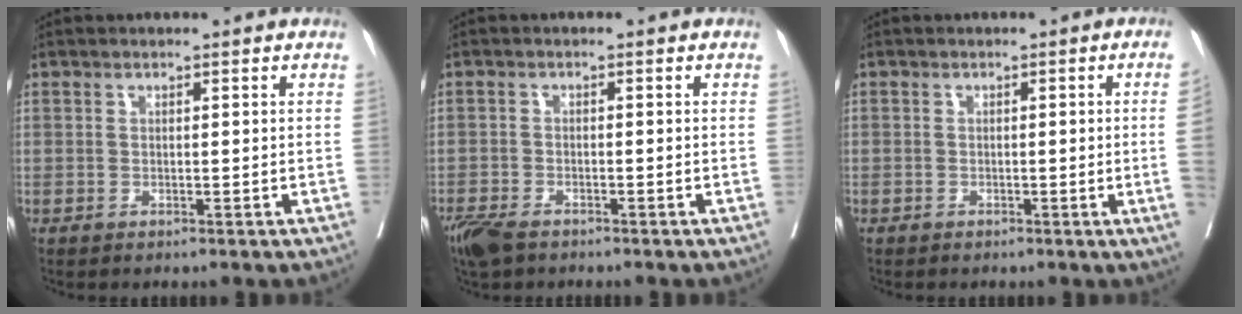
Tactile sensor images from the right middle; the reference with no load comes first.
{"total": 4.8, "force": [-3.8, 1.8, 2.4], "torque": [-0.047, -0.009, -0.068]}
{"total": 2.7, "force": [-0.5, -0.9, 2.5], "torque": [-0.030, -0.003, -0.008]}